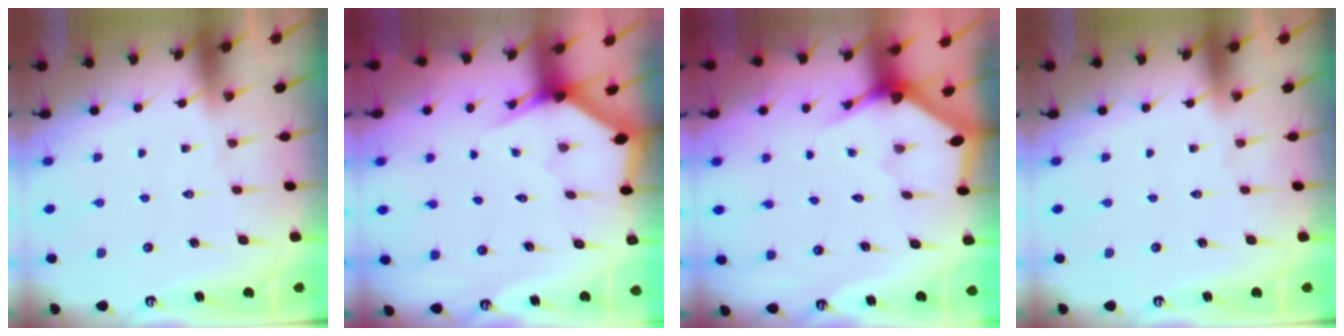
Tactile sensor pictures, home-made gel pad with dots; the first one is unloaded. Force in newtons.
{"total": 2.8, "press": 2.8, "slide": 0.2}
{"total": 2.9, "press": 2.9, "slide": 0.1}
{"total": 0.0}